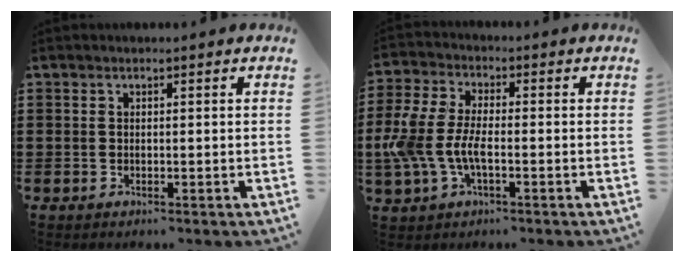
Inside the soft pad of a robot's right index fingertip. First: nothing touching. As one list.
[{"total": 7.2, "force": [-1.9, 3.5, 6.0], "torque": [-0.160, -0.010, -0.046]}]